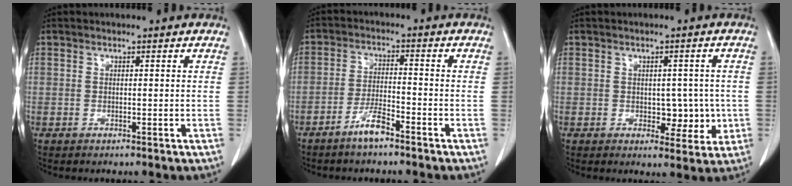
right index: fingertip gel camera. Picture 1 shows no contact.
{"total": 4.5, "force": [-3.4, 0.6, 2.9], "torque": [-0.060, -0.002, -0.065]}
{"total": 5.2, "force": [-0.4, 3.3, 4.0], "torque": [-0.039, 0.006, 0.002]}